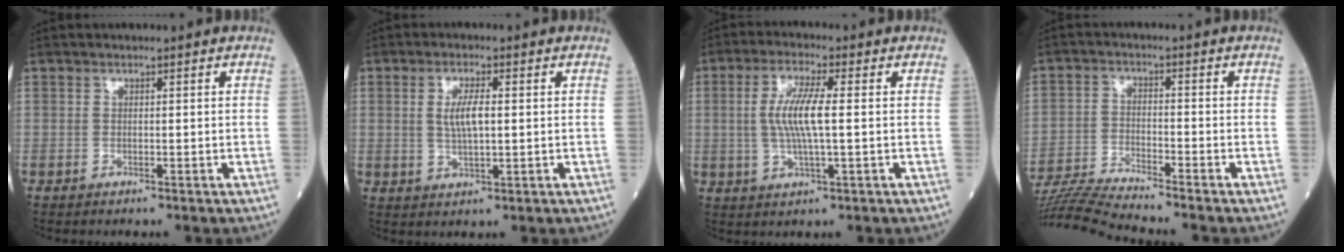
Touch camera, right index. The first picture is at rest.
{"total": 4.6, "force": [0.6, 1.1, 4.4], "torque": [-0.085, 0.003, 0.013]}
{"total": 7.3, "force": [0.5, 0.9, 7.2], "torque": [-0.149, 0.000, 0.007]}
{"total": 7.9, "force": [-7.6, -2.0, 1.2], "torque": [-0.024, -0.015, -0.145]}